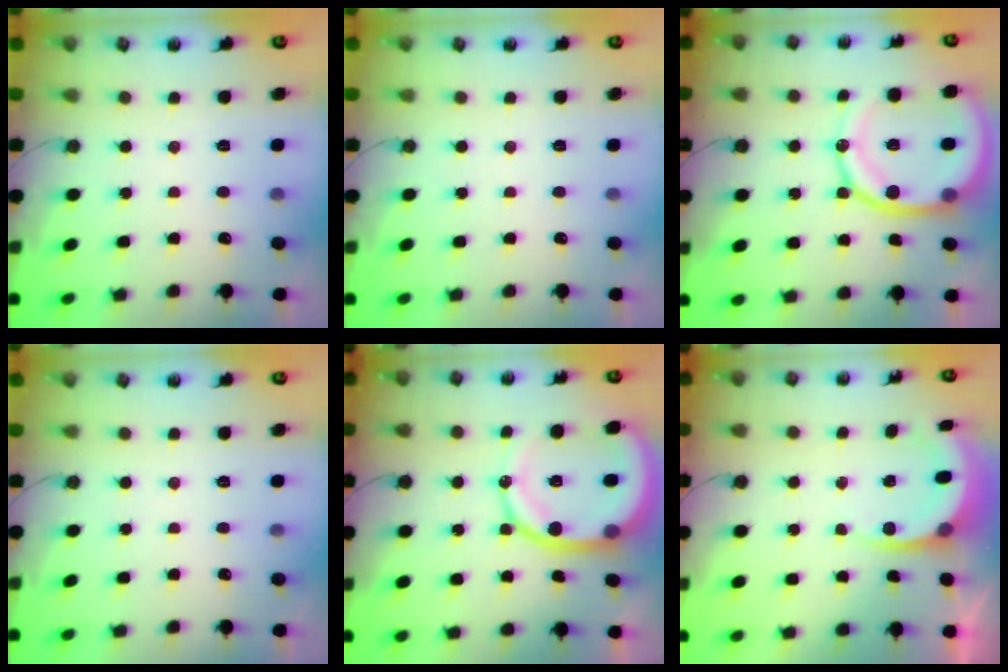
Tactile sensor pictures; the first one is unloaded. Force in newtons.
{"total": 0.0}
{"total": 18.4, "press": 18.2, "slide": 2.3}
{"total": 0.0}
{"total": 16.8, "press": 16.6, "slide": 2.4}
{"total": 7.1, "press": 6.9, "slide": 1.6}